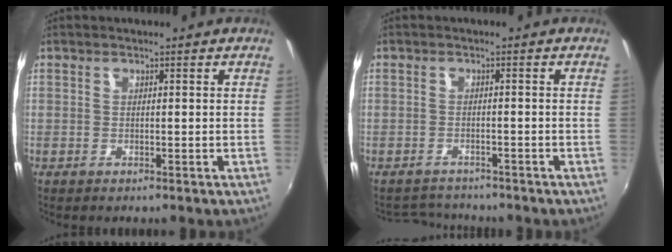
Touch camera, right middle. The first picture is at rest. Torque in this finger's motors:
{"motor_torque": [-0.33, -0.41, -0.16, -0.04]}